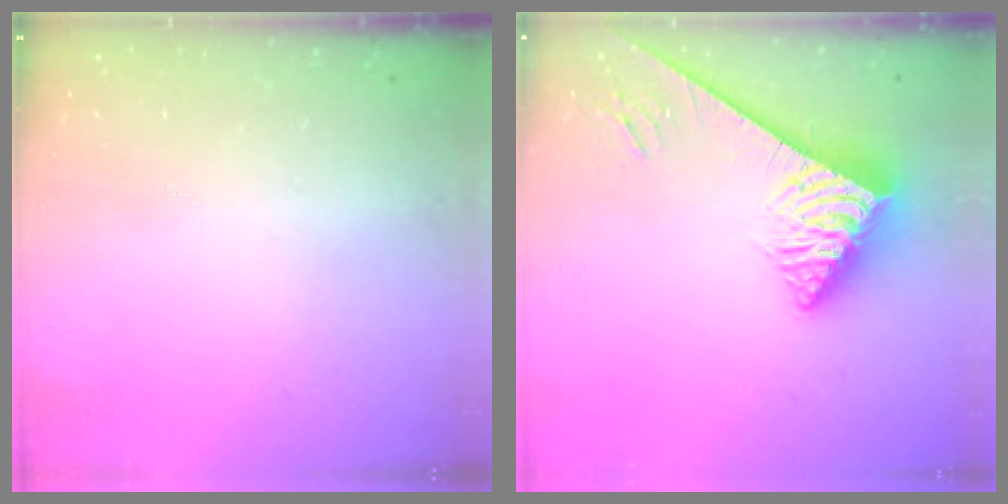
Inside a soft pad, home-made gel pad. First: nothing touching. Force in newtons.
{"total": 5.3, "press": 5.3, "slide": 0.5}